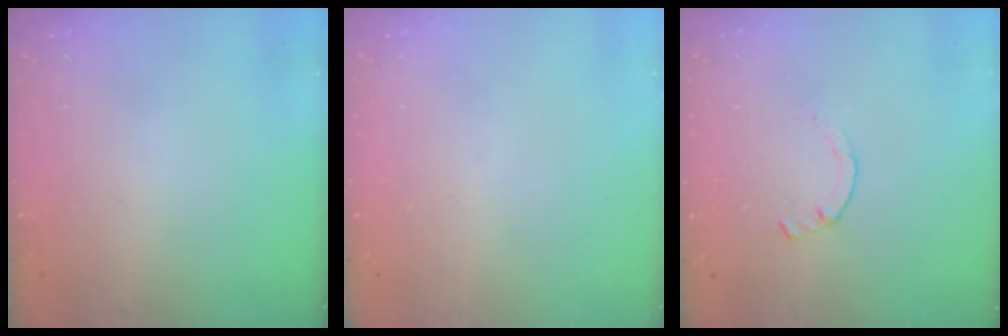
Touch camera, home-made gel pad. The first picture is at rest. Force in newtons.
{"total": 0.0}
{"total": 2.2, "press": 2.2, "slide": 0.2}